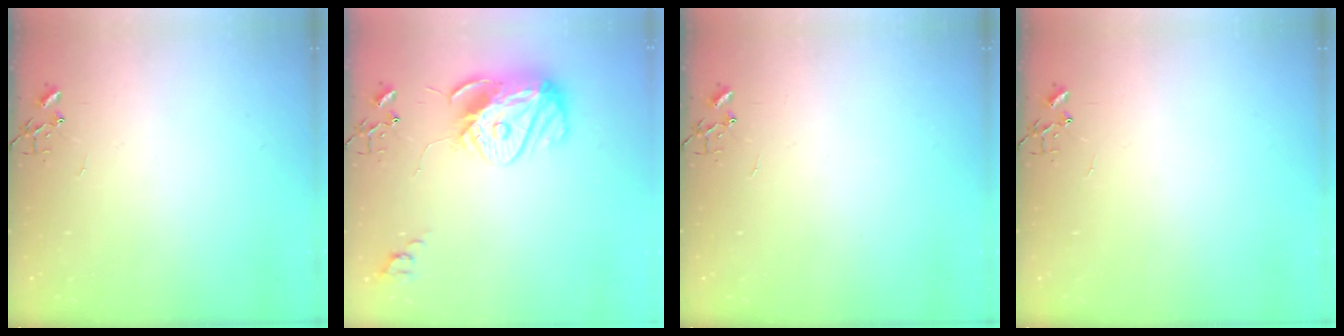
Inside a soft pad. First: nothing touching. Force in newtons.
{"total": 13.9, "press": 13.8, "slide": 1.3}
{"total": 0.0}
{"total": 0.0}